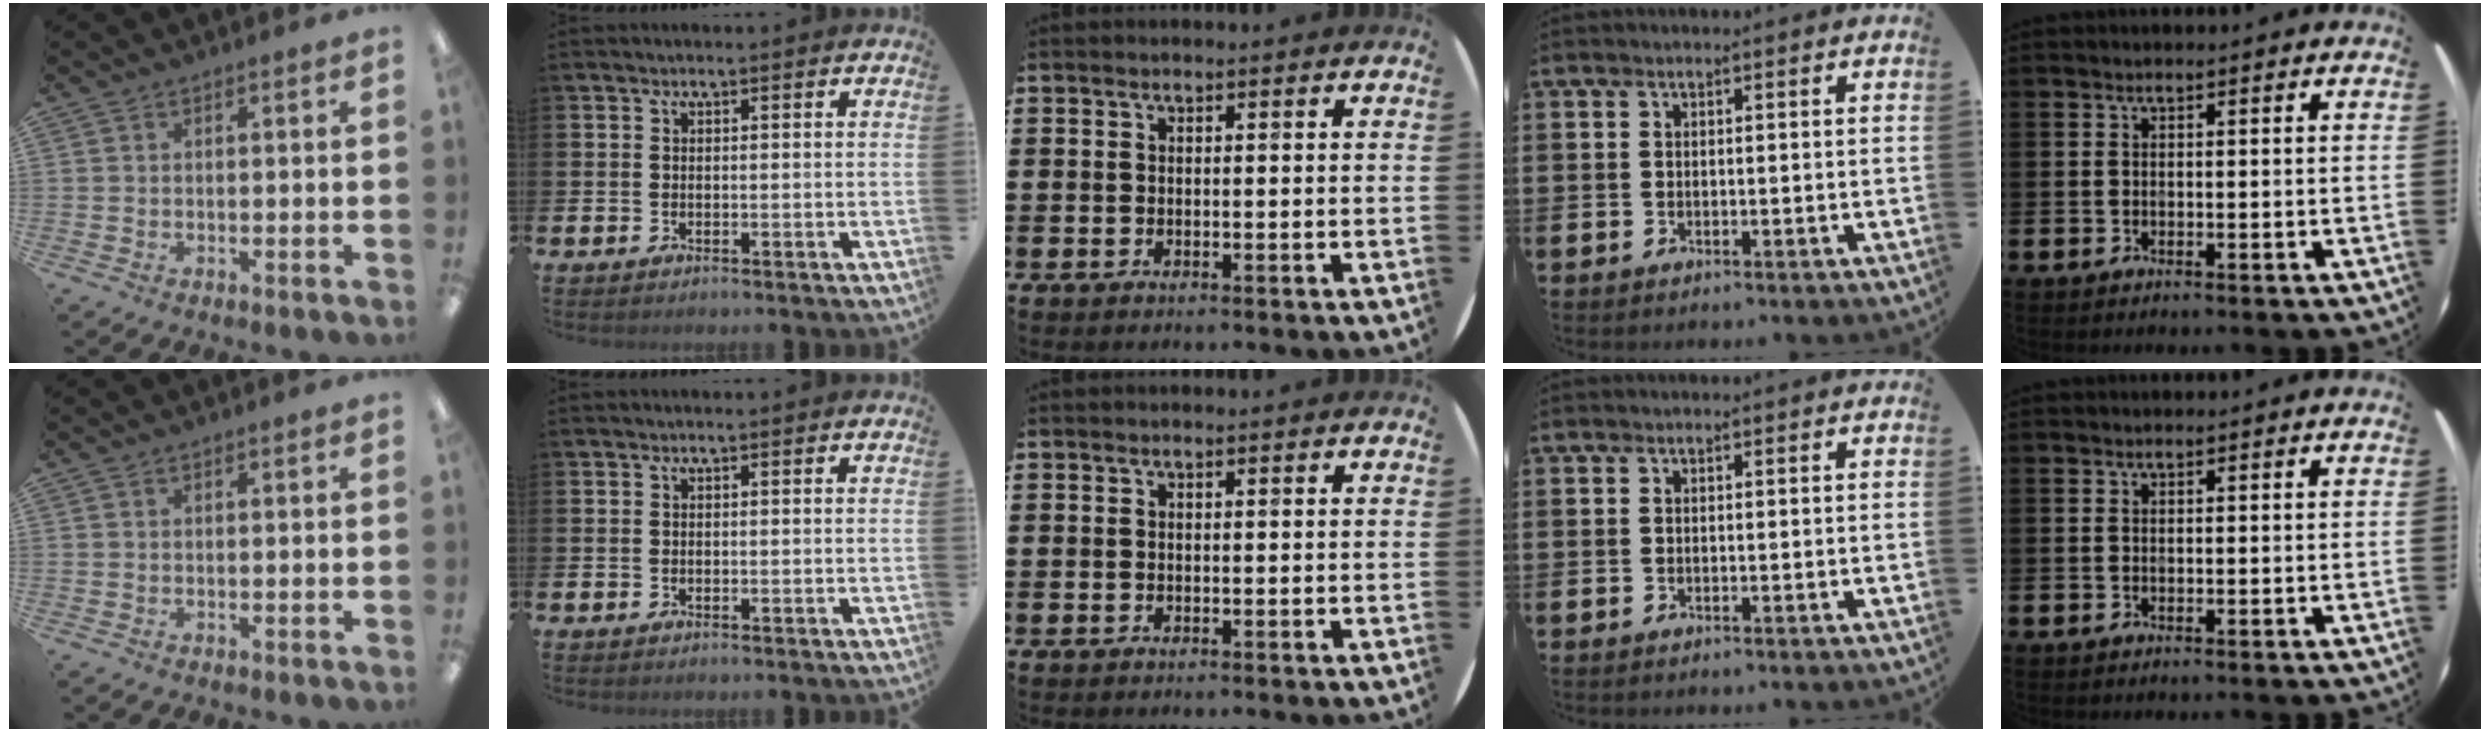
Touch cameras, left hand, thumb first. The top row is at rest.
{}